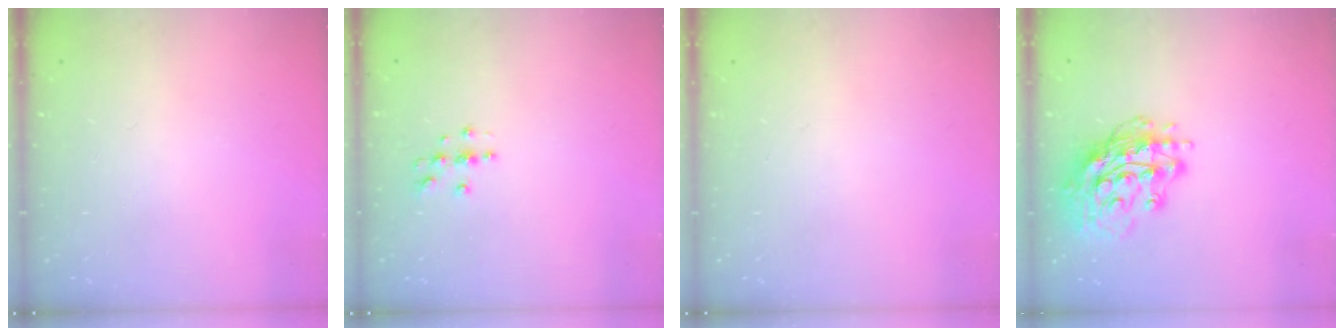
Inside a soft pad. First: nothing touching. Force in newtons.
{"total": 3.7, "press": 3.7, "slide": 0.5}
{"total": 0.0}
{"total": 15.9, "press": 15.8, "slide": 1.3}